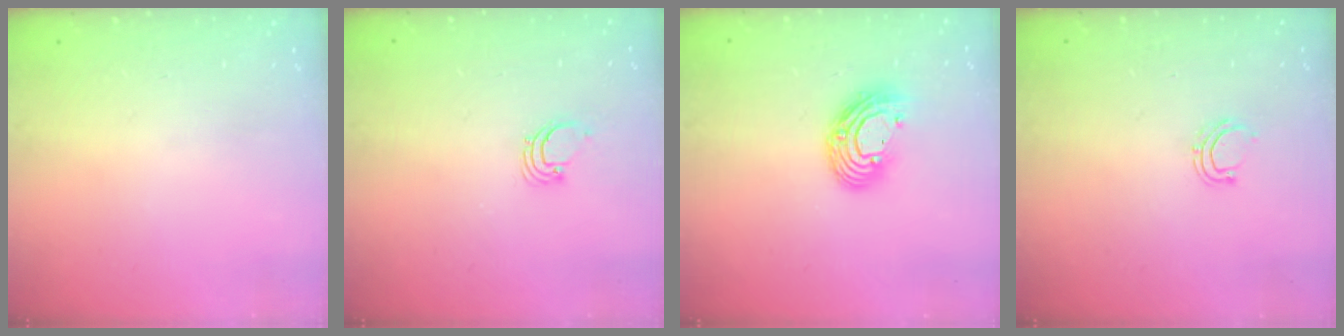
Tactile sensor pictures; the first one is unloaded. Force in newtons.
{"total": 1.7, "press": 1.7, "slide": 0.1}
{"total": 11.4, "press": 11.4, "slide": 0.8}
{"total": 5.0, "press": 4.9, "slide": 0.7}